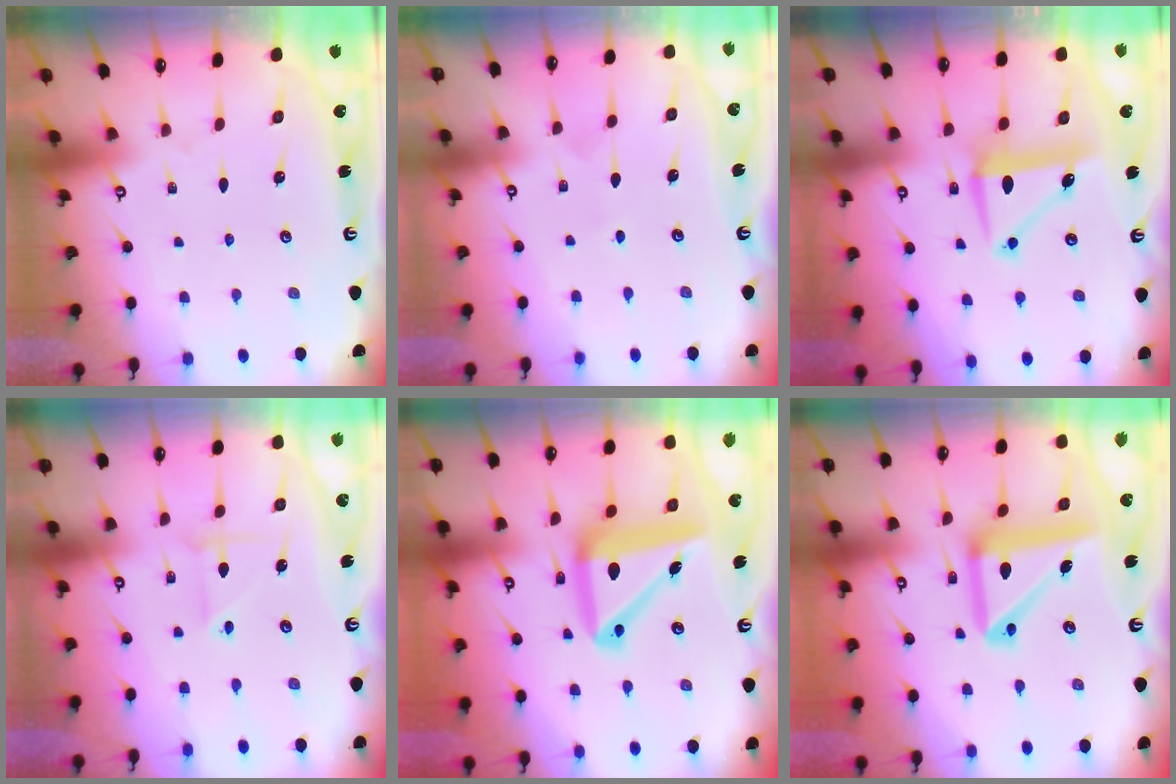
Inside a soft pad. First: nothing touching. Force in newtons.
{"total": 3.5, "press": 3.3, "slide": 1.1}
{"total": 8.3, "press": 8.2, "slide": 1.2}
{"total": 2.4, "press": 2.4, "slide": 0.2}
{"total": 16.8, "press": 16.6, "slide": 2.5}
{"total": 15.3, "press": 15.1, "slide": 2.6}